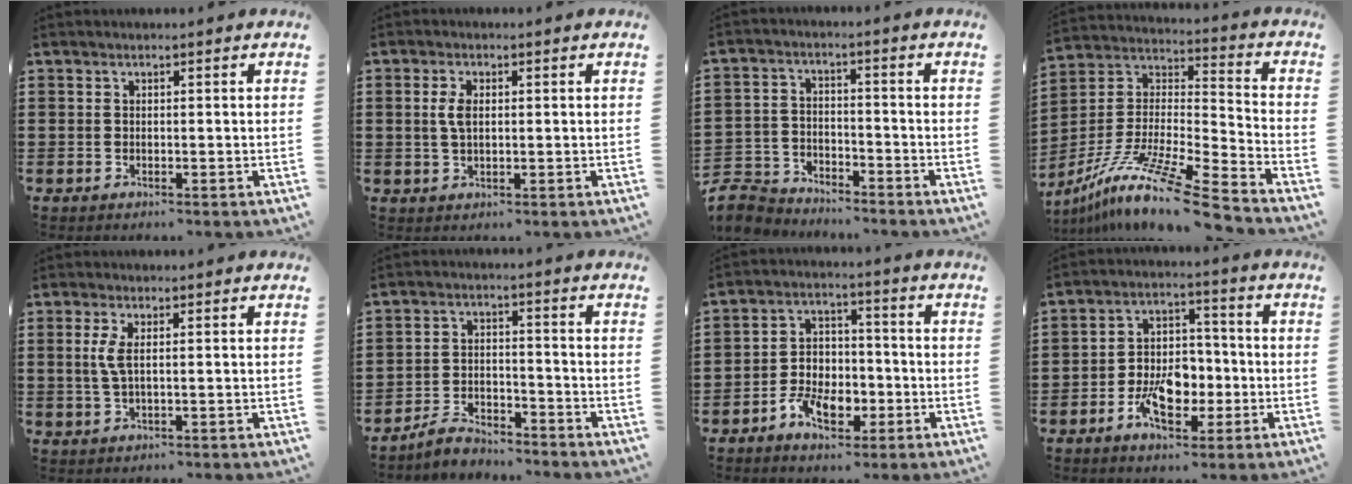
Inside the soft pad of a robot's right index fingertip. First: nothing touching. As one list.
[{"total": 3.3, "force": [0.5, 1.6, 2.8], "torque": [-0.067, 0.005, 0.005]}, {"total": 5.8, "force": [-5.6, 1.5, 0.3], "torque": [-0.032, 0.006, -0.120]}, {"total": 13.3, "force": [-10.7, -0.2, 7.9], "torque": [-0.155, 0.007, -0.209]}, {"total": 3.1, "force": [0.6, 0.8, 2.9], "torque": [-0.066, 0.001, 0.005]}, {"total": 4.3, "force": [-4.2, 0.9, 0.8], "torque": [-0.023, 0.009, -0.086]}, {"total": 7.2, "force": [-3.2, 4.7, 4.4], "torque": [-0.087, 0.007, -0.060]}, {"total": 8.0, "force": [-2.9, 4.9, 5.5], "torque": [-0.107, 0.004, -0.054]}]